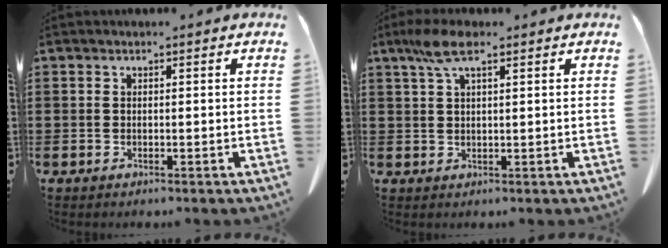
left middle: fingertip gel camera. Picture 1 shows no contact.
{"total": 5.5, "force": [2.8, 1.5, 4.5], "torque": [-0.101, 0.003, 0.048]}